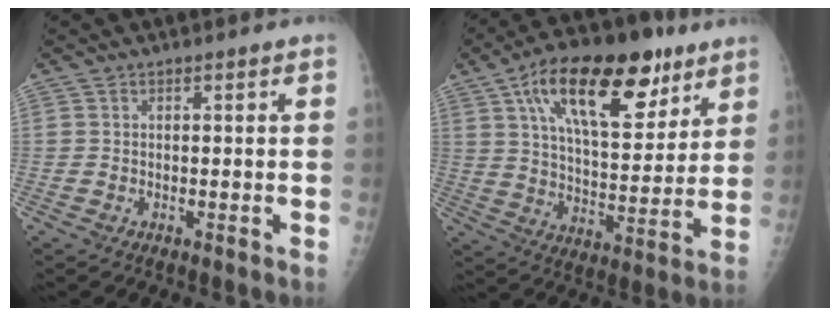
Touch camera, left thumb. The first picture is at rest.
{"total": 23.4, "force": [12.1, 10.5, 17.1], "torque": [-0.237, -0.023, 0.198]}